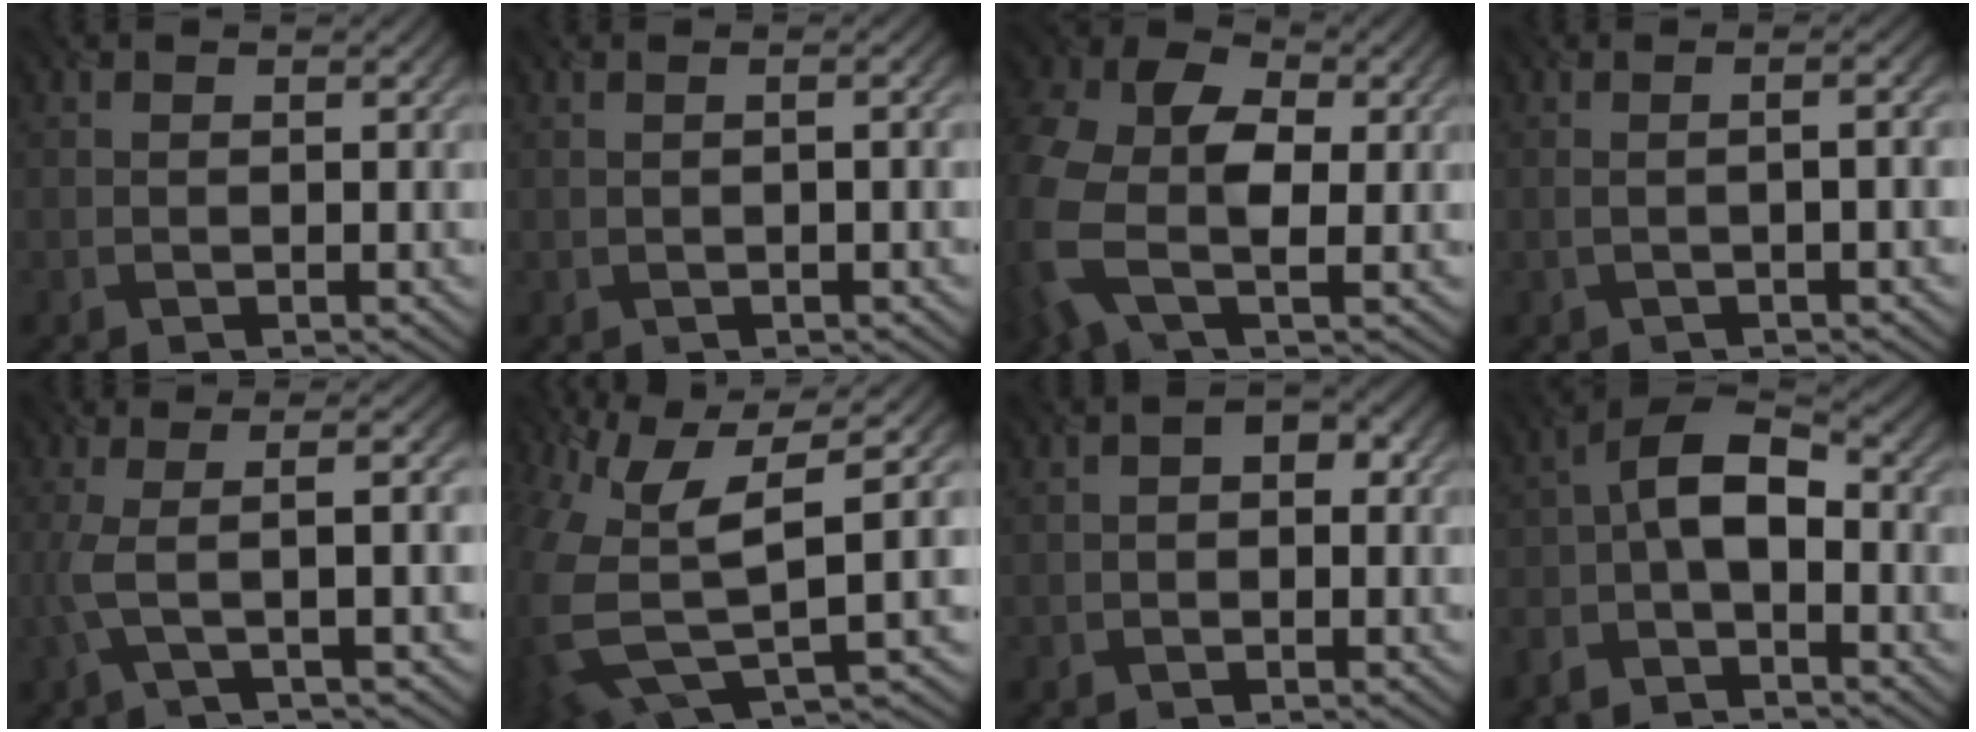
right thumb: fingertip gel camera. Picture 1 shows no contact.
{"total": 1.4, "force": [0.1, 0.4, 1.4], "torque": [-0.016, 0.005, -0.001]}
{"total": 12.3, "force": [-0.7, 7.8, 9.4], "torque": [-0.255, -0.004, -0.026]}
{"total": 3.3, "force": [-0.2, 0.9, 3.2], "torque": [-0.032, 0.014, -0.017]}
{"total": 5.4, "force": [-0.4, 1.0, 5.3], "torque": [-0.098, 0.006, -0.024]}
{"total": 12.3, "force": [0.2, 5.1, 11.2], "torque": [-0.282, -0.026, 0.028]}
{"total": 2.1, "force": [-0.2, 1.4, 1.6], "torque": [-0.024, 0.005, -0.008]}
{"total": 6.4, "force": [-2.6, 3.1, 5.0], "torque": [-0.101, 0.008, -0.062]}